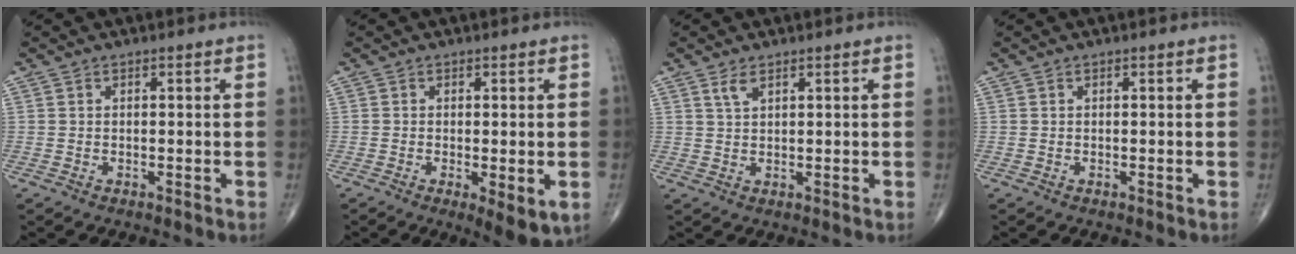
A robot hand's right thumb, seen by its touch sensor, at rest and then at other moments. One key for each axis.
{"total": 6.0, "fx": -1.6, "fy": 1.9, "fz": 5.5, "tx": -0.080, "ty": -0.018, "tz": -0.021}
{"total": 2.2, "fx": 1.4, "fy": 0.9, "fz": 1.5, "tx": -0.031, "ty": -0.002, "tz": 0.033}
{"total": 0.0}